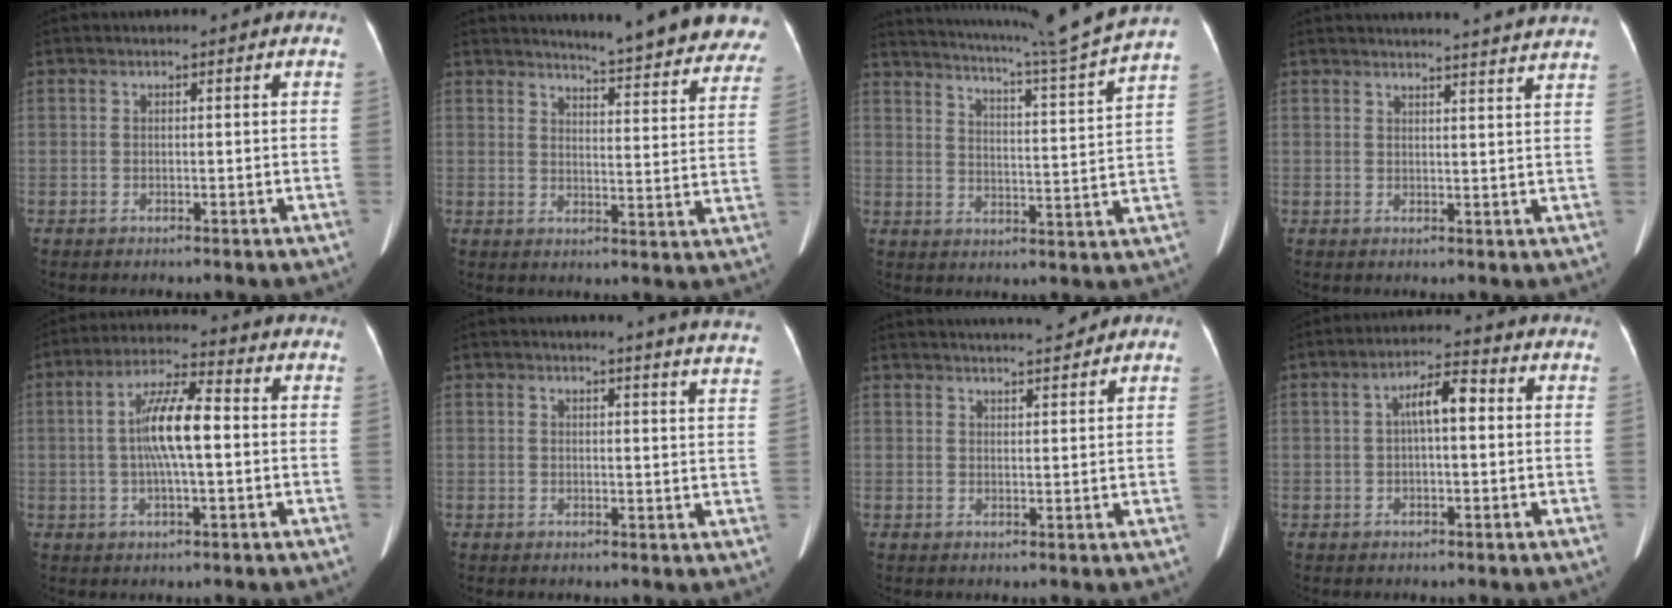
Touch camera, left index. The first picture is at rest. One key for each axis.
{"total": 20.3, "fx": 18.8, "fy": 1.9, "fz": 7.3, "tx": -0.078, "ty": -0.068, "tz": 0.211}
{"total": 17.1, "fx": 15.1, "fy": -2.6, "fz": 7.5, "tx": -0.136, "ty": -0.047, "tz": 0.199}
{"total": 15.0, "fx": 14.5, "fy": -0.9, "fz": 4.0, "tx": -0.053, "ty": -0.036, "tz": 0.157}
{"total": 8.7, "fx": 0.2, "fy": 1.5, "fz": 8.6, "tx": -0.165, "ty": 0.013, "tz": -0.001}
{"total": 13.2, "fx": 12.5, "fy": -1.0, "fz": 4.2, "tx": -0.047, "ty": -0.070, "tz": 0.119}
{"total": 8.9, "fx": 8.2, "fy": 0.4, "fz": 3.4, "tx": -0.049, "ty": 0.015, "tz": 0.113}
{"total": 5.2, "fx": 0.7, "fy": 1.5, "fz": 5.0, "tx": -0.086, "ty": 0.023, "tz": 0.010}